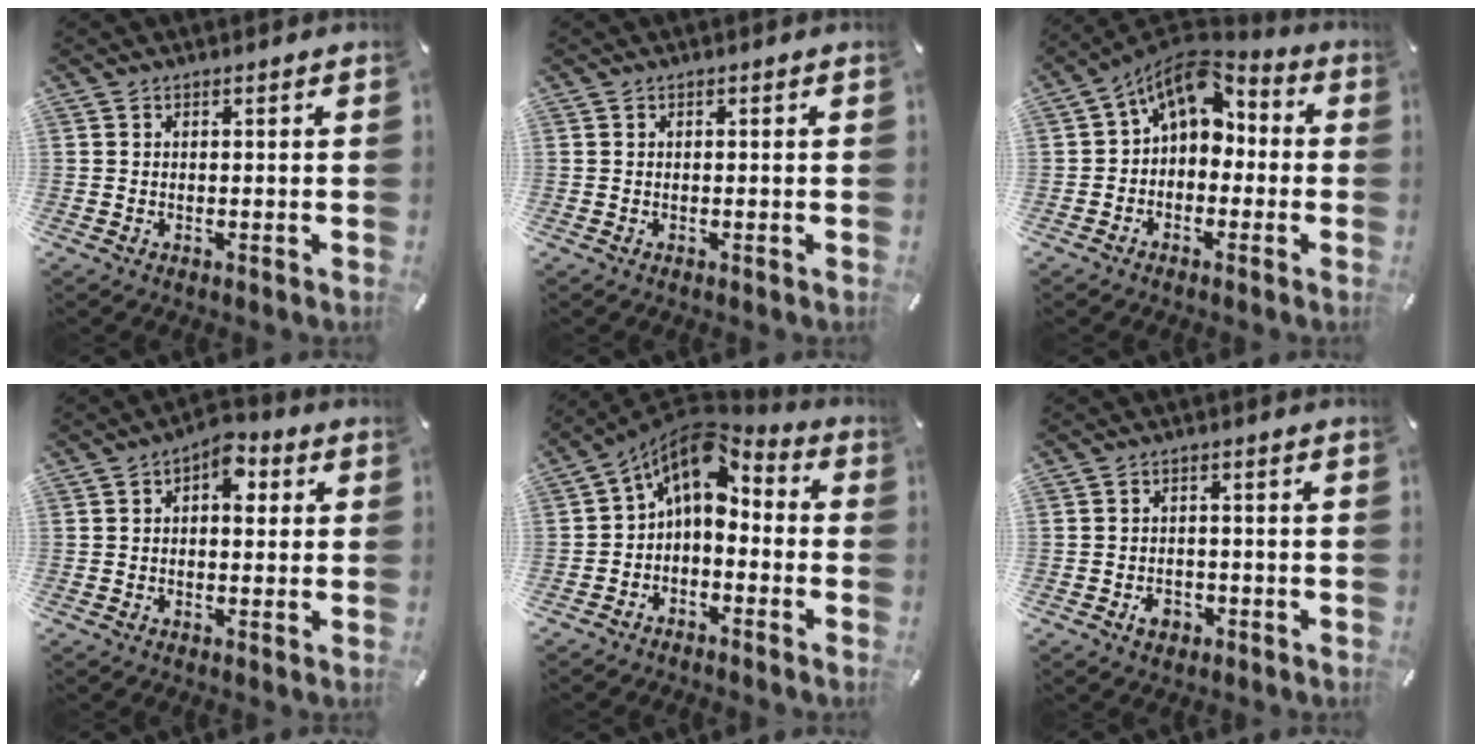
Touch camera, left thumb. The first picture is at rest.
{"total": 0.0}
{"total": 9.7, "force": [3.7, 6.7, 5.9], "torque": [-0.114, -0.016, 0.071]}
{"total": 6.3, "force": [1.7, 3.9, 4.7], "torque": [-0.047, -0.005, 0.019]}
{"total": 8.7, "force": [2.0, 6.0, 6.0], "torque": [-0.108, -0.025, 0.035]}
{"total": 3.8, "force": [-1.7, 2.8, 1.8], "torque": [-0.030, 0.007, -0.031]}